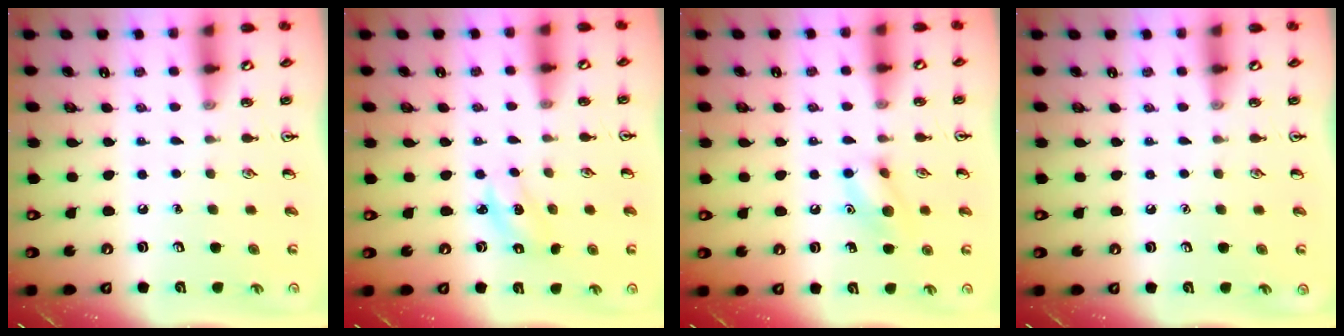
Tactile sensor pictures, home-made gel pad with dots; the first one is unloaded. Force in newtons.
{"total": 2.4, "press": 2.3, "slide": 0.5}
{"total": 9.2, "press": 9.1, "slide": 1.5}
{"total": 0.0}